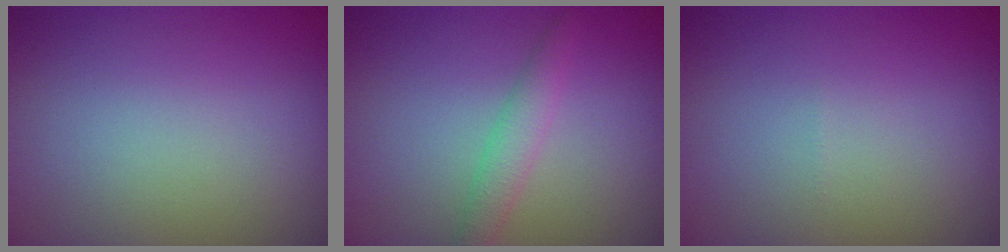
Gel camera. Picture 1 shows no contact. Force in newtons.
{"total": 2.1, "press": 2.1, "slide": 0.1}
{"total": 0.0}